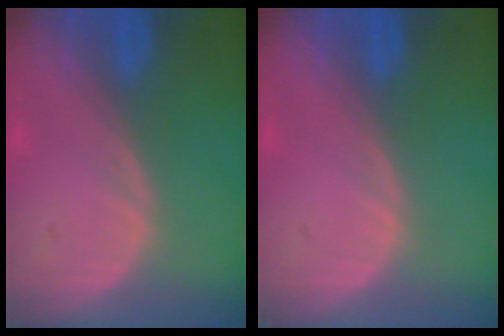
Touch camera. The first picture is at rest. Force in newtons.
{"total": 0.0}